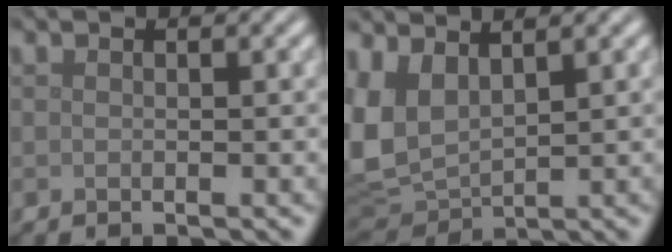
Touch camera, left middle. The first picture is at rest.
{"total": 6.3, "force": [2.2, 3.8, 4.5], "torque": [-0.120, 0.000, 0.043]}